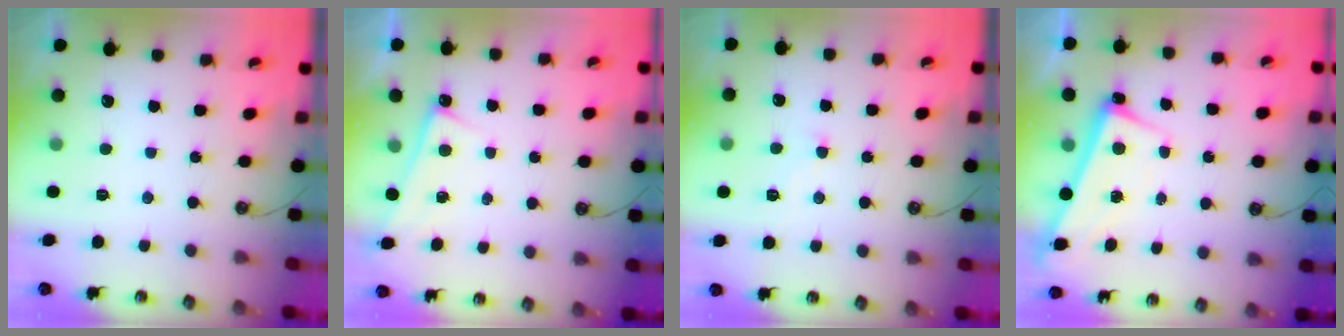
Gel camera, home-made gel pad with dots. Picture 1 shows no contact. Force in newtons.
{"total": 1.8, "press": 1.8, "slide": 0.3}
{"total": 0.0}
{"total": 2.6, "press": 2.5, "slide": 0.7}